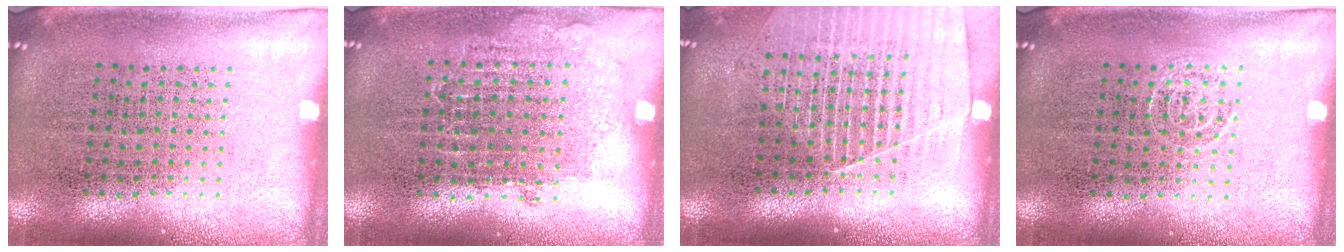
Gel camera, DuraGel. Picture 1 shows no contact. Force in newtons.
{"total": 0.9, "press": 0.8, "slide": 0.4}
{"total": 1.5, "press": 1.4, "slide": 0.5}
{"total": 0.6, "press": 0.5, "slide": 0.3}